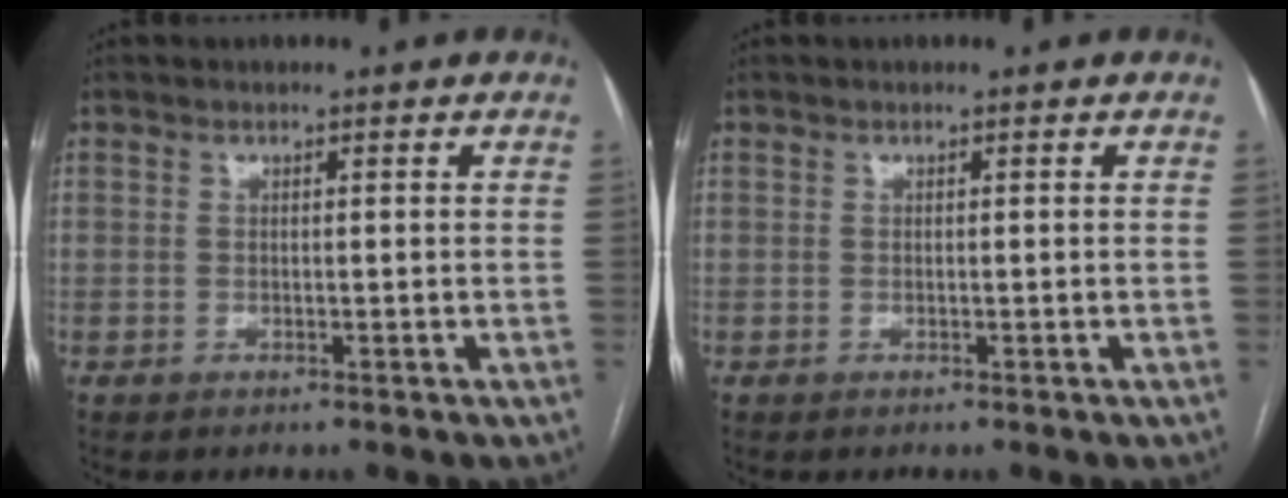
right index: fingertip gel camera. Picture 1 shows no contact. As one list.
[{"total": 0.0}]